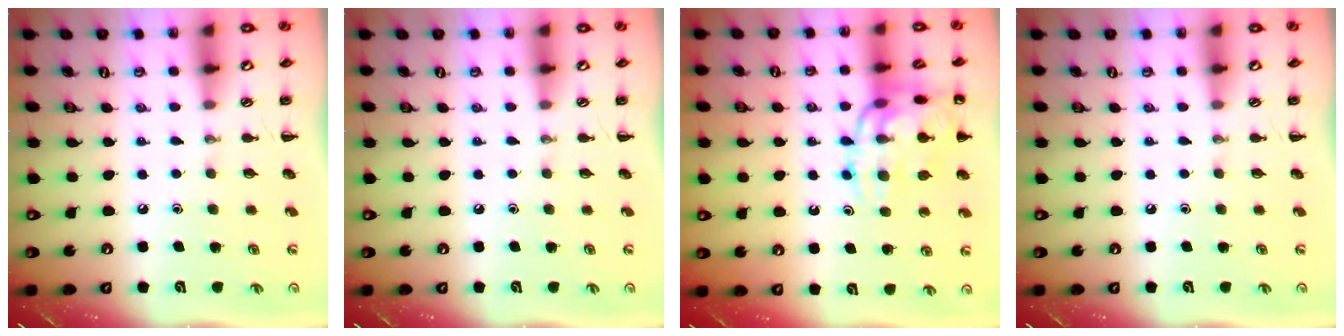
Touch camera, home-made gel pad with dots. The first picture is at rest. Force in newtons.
{"total": 0.0}
{"total": 16.7, "press": 16.5, "slide": 2.5}
{"total": 0.0}